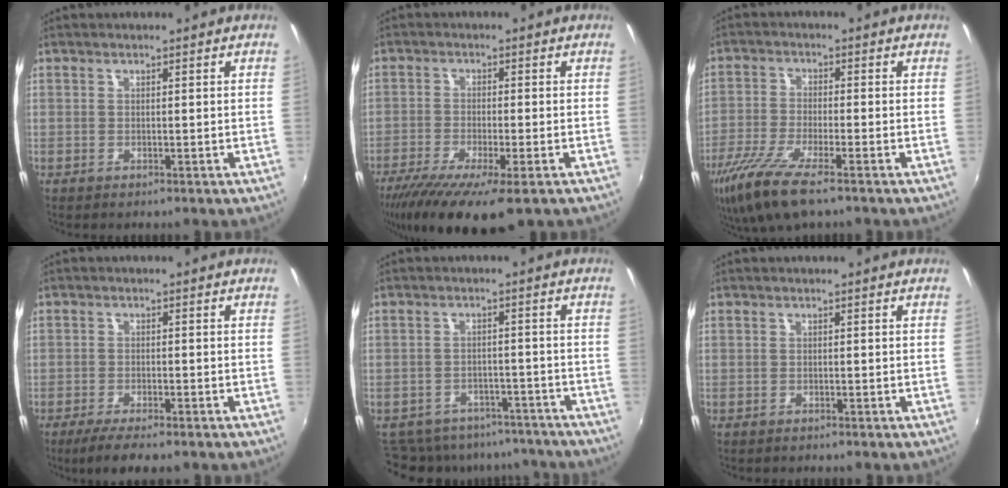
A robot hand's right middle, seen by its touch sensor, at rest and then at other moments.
{"total": 12.7, "force": [-8.5, 2.4, 9.2], "torque": [-0.183, -0.050, -0.142]}
{"total": 10.6, "force": [-7.1, 2.1, 7.5], "torque": [-0.174, -0.035, -0.139]}
{"total": 4.9, "force": [-3.8, 0.8, 2.9], "torque": [-0.073, -0.015, -0.069]}
{"total": 15.4, "force": [-13.0, 6.9, 4.4], "torque": [-0.110, 0.007, -0.171]}
{"total": 0.6, "force": [-0.5, 0.2, 0.1], "torque": [-0.004, -0.002, -0.009]}